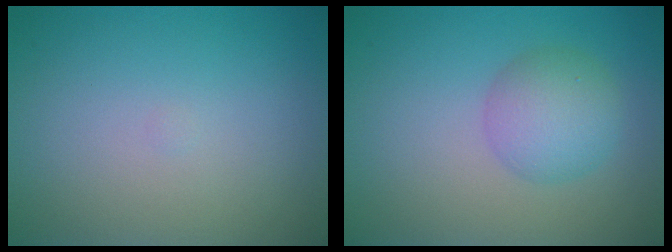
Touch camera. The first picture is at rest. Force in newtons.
{"total": 3.7, "press": 3.7, "slide": 0.2}